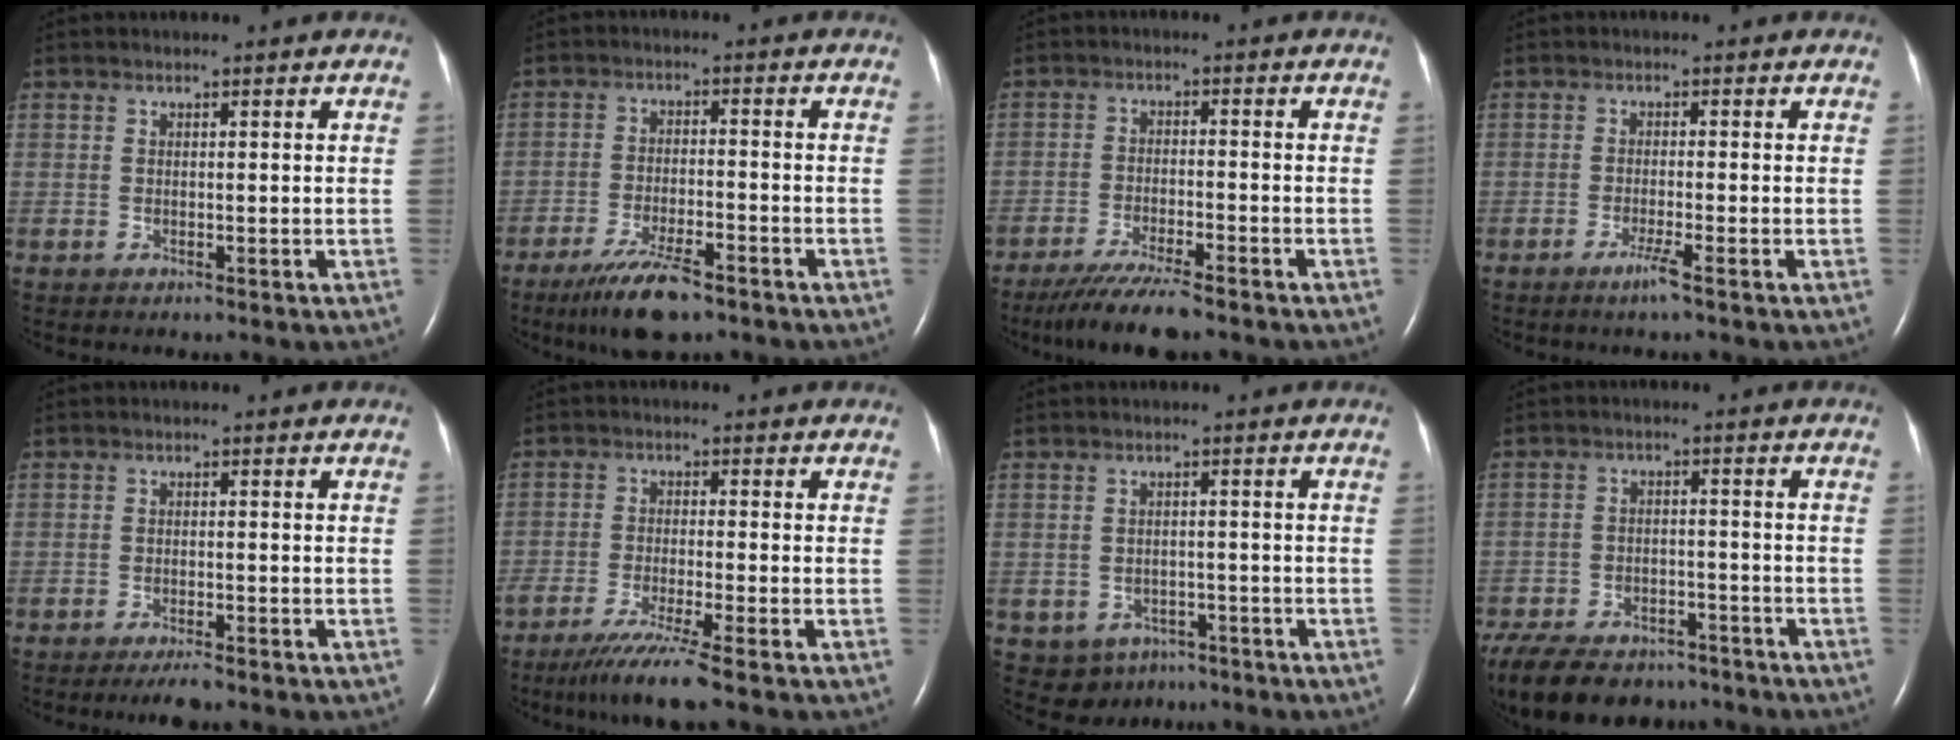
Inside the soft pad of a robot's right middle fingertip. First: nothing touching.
{"total": 8.4, "force": [-6.0, 1.7, 5.6], "torque": [-0.107, -0.016, -0.103]}
{"total": 7.8, "force": [-6.4, 0.5, 4.4], "torque": [-0.080, -0.022, -0.109]}
{"total": 2.4, "force": [-1.5, -0.5, 1.8], "torque": [-0.039, -0.007, -0.031]}
{"total": 2.7, "force": [-2.2, 0.2, 1.5], "torque": [-0.030, -0.006, -0.036]}
{"total": 7.2, "force": [-5.3, -1.1, 4.8], "torque": [-0.084, -0.024, -0.096]}
{"total": 4.6, "force": [-2.7, 3.6, 0.9], "torque": [-0.010, 0.008, -0.029]}
{"total": 18.6, "force": [-14.4, 8.7, 7.9], "torque": [-0.215, -0.023, -0.206]}